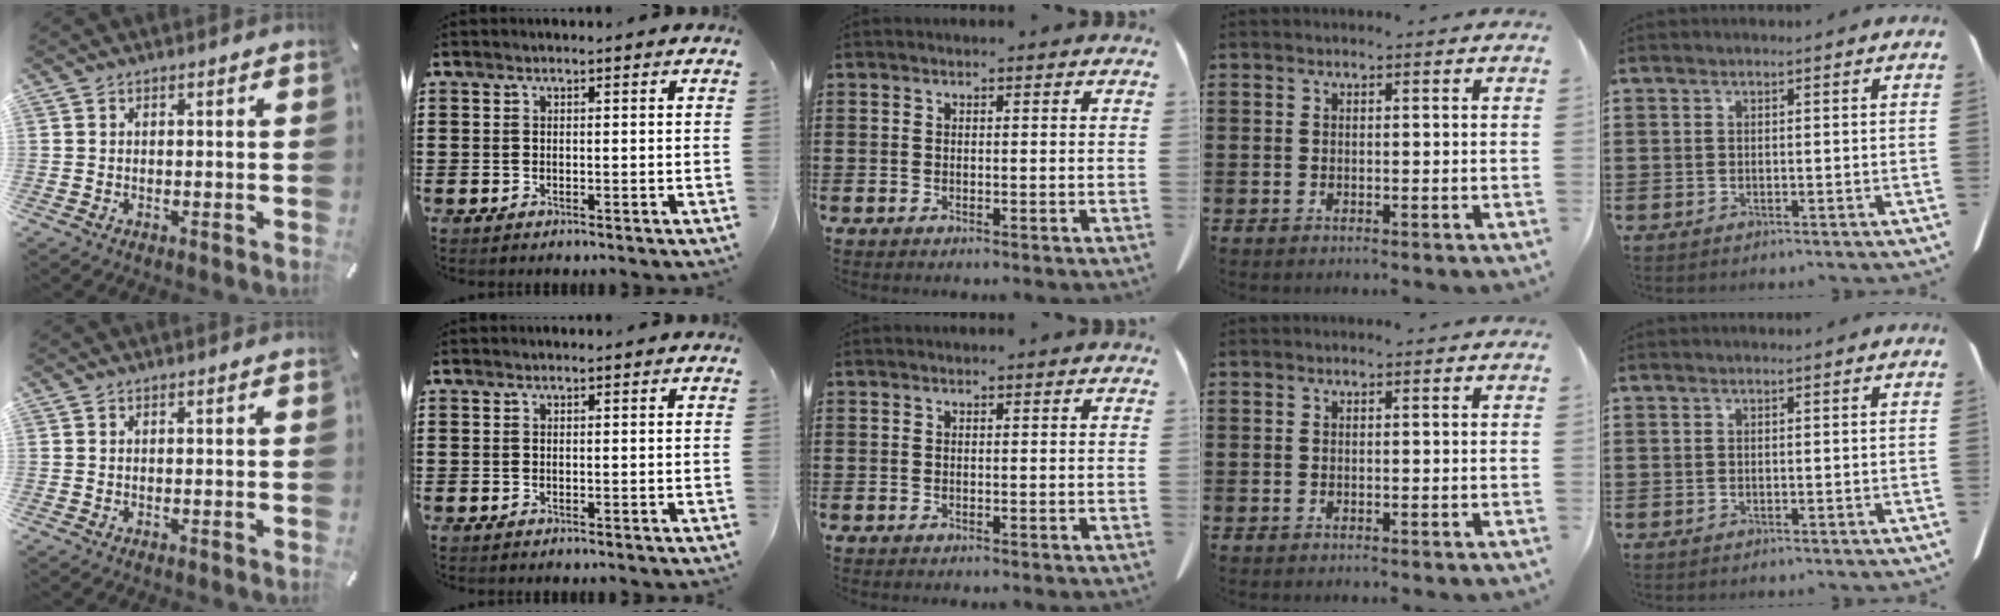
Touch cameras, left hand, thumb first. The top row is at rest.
{}